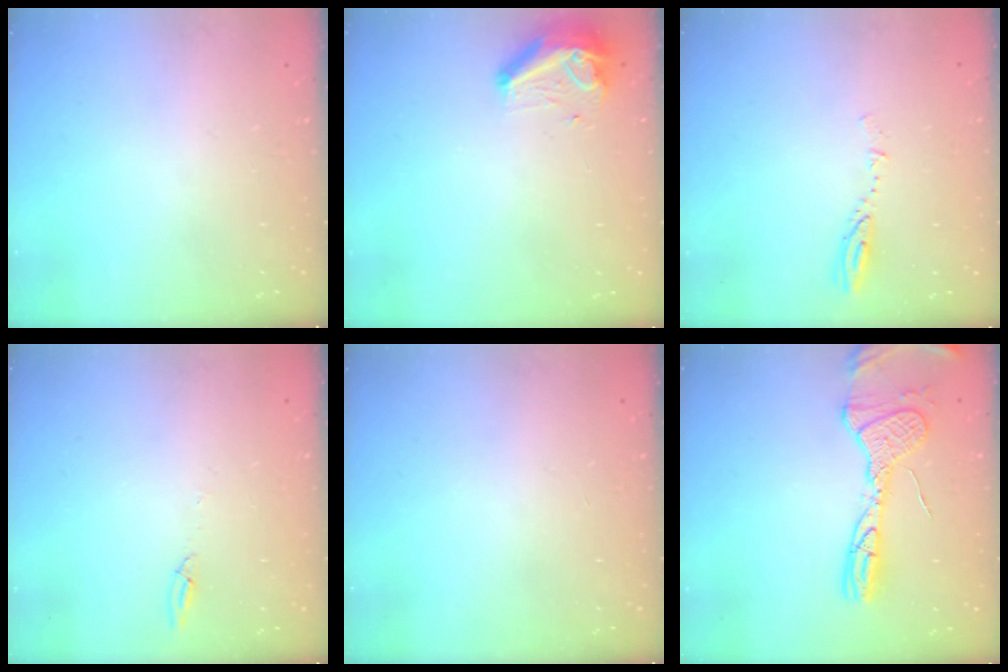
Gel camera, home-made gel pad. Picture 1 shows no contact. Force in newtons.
{"total": 9.3, "press": 9.2, "slide": 1.6}
{"total": 3.9, "press": 3.9, "slide": 0.3}
{"total": 3.5, "press": 3.5, "slide": 0.4}
{"total": 0.0}
{"total": 14.2, "press": 14.2, "slide": 1.3}